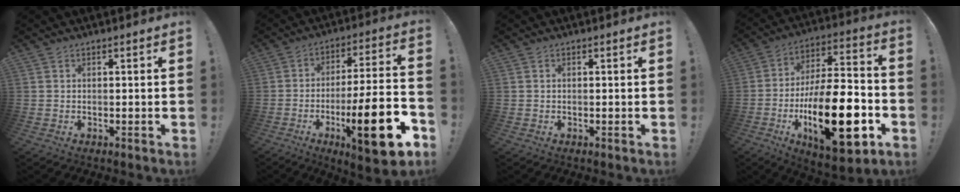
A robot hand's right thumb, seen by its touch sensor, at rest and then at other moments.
{"total": 20.9, "force": [-8.2, 4.9, 18.6], "torque": [-0.275, 0.034, -0.127]}
{"total": 0.0}
{"total": 27.8, "force": [-8.5, 11.4, 23.8], "torque": [-0.418, 0.046, -0.129]}